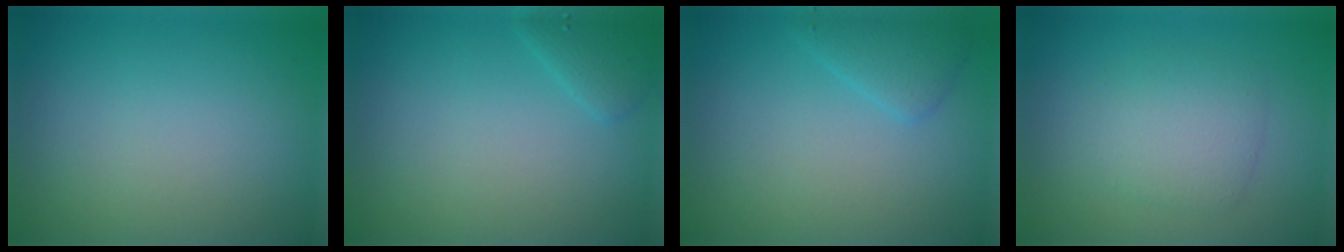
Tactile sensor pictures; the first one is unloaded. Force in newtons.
{"total": 1.6, "press": 1.6, "slide": 0.1}
{"total": 1.9, "press": 1.9, "slide": 0.1}
{"total": 3.0, "press": 3.0, "slide": 0.1}